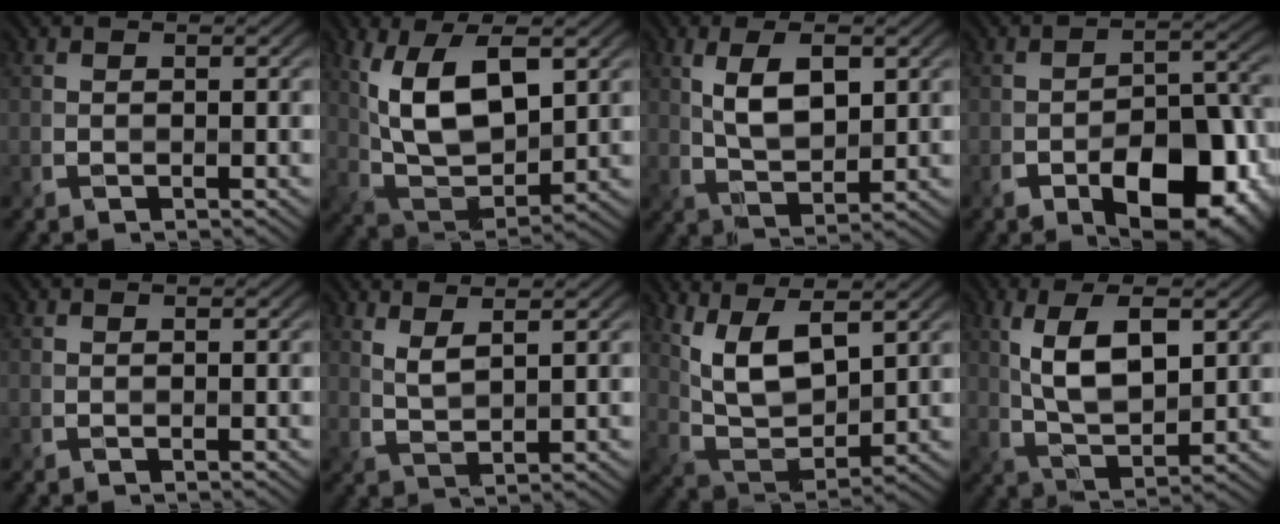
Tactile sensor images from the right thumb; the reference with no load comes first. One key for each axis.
{"total": 11.5, "fx": 3.9, "fy": 5.6, "fz": 9.2, "tx": -0.200, "ty": 0.000, "tz": 0.078}
{"total": 6.3, "fx": 2.2, "fy": 2.8, "fz": 5.2, "tx": -0.106, "ty": 0.002, "tz": 0.045}
{"total": 11.7, "fx": -5.5, "fy": 6.0, "fz": 8.5, "tx": -0.129, "ty": -0.013, "tz": -0.078}
{"total": 0.0}
{"total": 3.0, "fx": 2.2, "fy": 0.5, "fz": 1.9, "tx": -0.038, "ty": 0.002, "tz": 0.050}
{"total": 9.1, "fx": 4.6, "fy": 3.8, "fz": 6.9, "tx": -0.156, "ty": 0.000, "tz": 0.097}
{"total": 8.4, "fx": 2.7, "fy": 3.6, "fz": 7.1, "tx": -0.142, "ty": 0.003, "tz": 0.051}